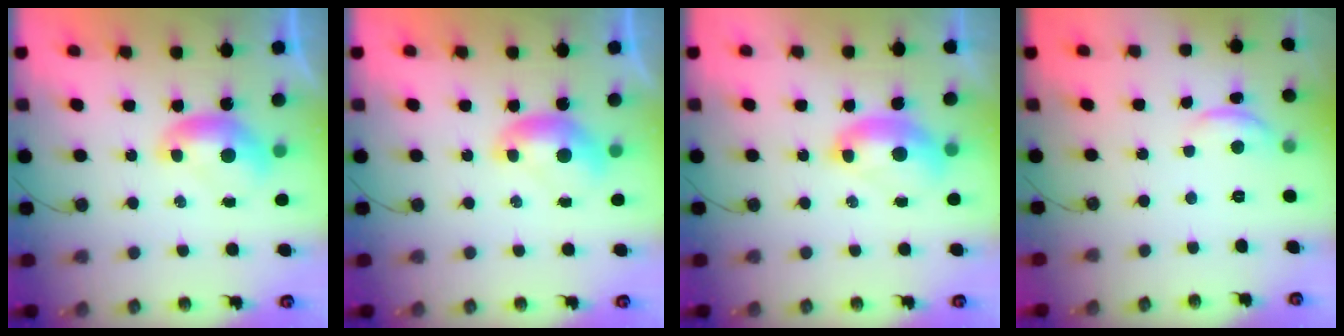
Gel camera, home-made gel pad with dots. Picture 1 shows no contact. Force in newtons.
{"total": 0.0}
{"total": 2.6, "press": 2.5, "slide": 0.5}
{"total": 1.7, "press": 1.6, "slide": 0.5}